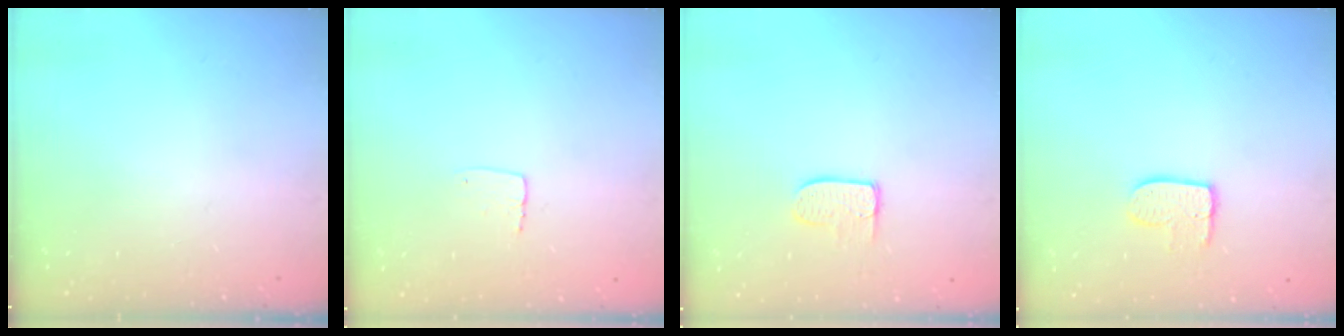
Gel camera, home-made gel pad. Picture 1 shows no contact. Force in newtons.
{"total": 4.0, "press": 4.0, "slide": 0.3}
{"total": 6.8, "press": 6.7, "slide": 0.4}
{"total": 8.1, "press": 8.0, "slide": 0.6}